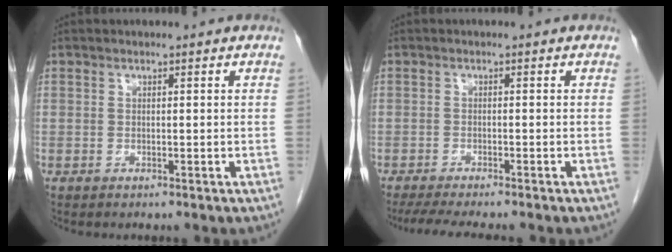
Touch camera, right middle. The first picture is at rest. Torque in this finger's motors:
{"motor_torque": [0.56, -0.39, 0.01, 0.01]}